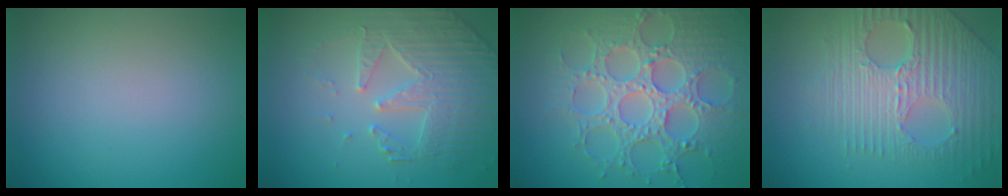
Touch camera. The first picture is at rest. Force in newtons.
{"total": 4.3, "press": 4.1, "slide": 1.3}
{"total": 7.7, "press": 6.2, "slide": 4.6}
{"total": 7.8, "press": 5.2, "slide": 5.8}